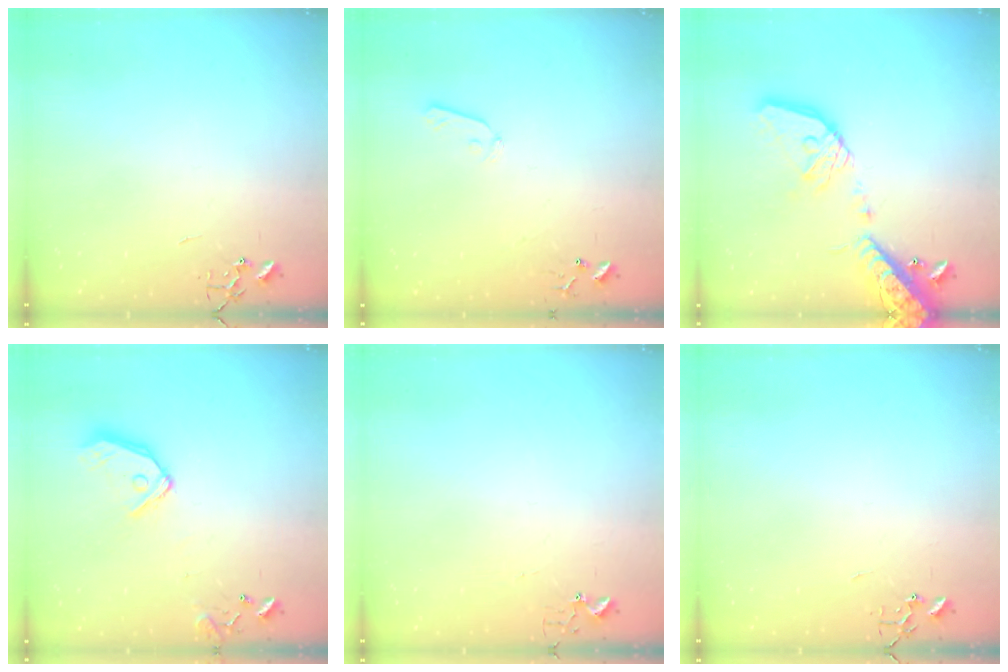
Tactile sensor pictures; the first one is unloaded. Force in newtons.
{"total": 5.9, "press": 5.8, "slide": 0.6}
{"total": 21.3, "press": 20.9, "slide": 3.7}
{"total": 14.2, "press": 14.0, "slide": 2.3}
{"total": 2.7, "press": 2.7, "slide": 0.3}
{"total": 0.0}